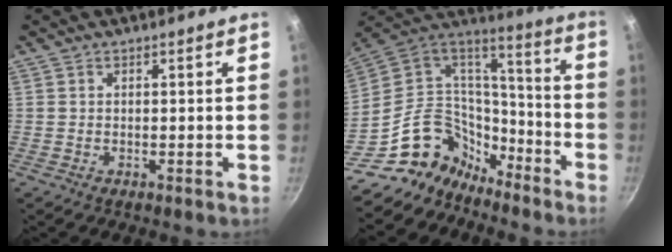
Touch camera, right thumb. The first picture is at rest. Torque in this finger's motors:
{"motor_torque": [1.55, -1.22, 0.16, 0.06, -0.02]}